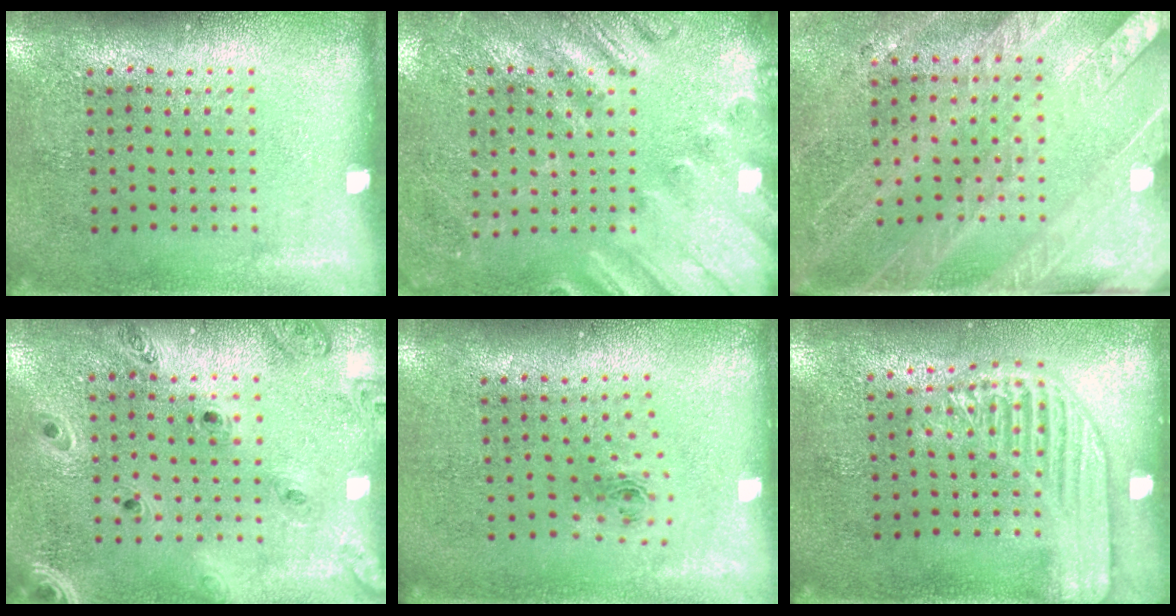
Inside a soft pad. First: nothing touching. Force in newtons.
{"total": 2.2, "press": 2.1, "slide": 0.8}
{"total": 3.4, "press": 2.9, "slide": 1.7}
{"total": 1.2, "press": 1.2, "slide": 0.2}
{"total": 0.8, "press": 0.3, "slide": 0.7}
{"total": 2.2, "press": 1.9, "slide": 1.0}